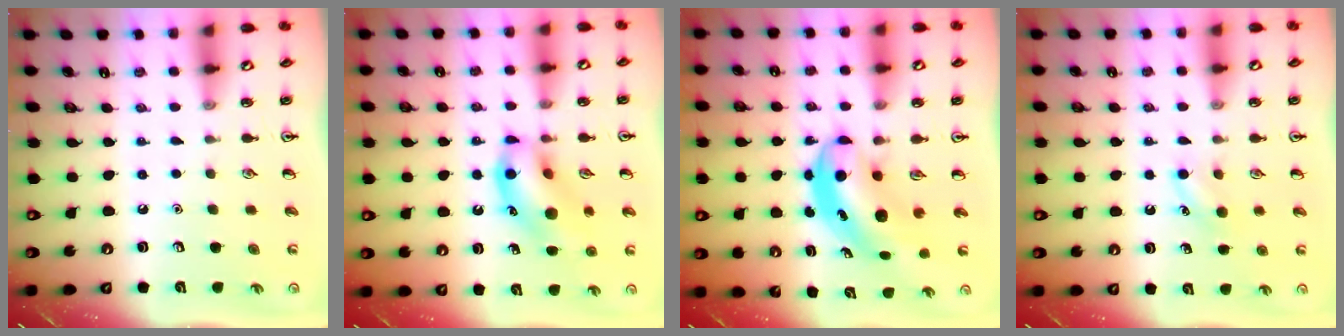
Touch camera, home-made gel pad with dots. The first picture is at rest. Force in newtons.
{"total": 14.3, "press": 14.1, "slide": 2.6}
{"total": 5.7, "press": 5.4, "slide": 1.5}
{"total": 5.5, "press": 5.3, "slide": 1.6}